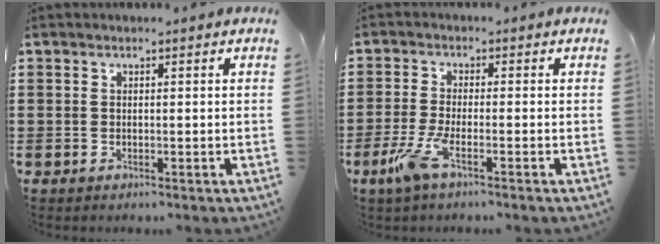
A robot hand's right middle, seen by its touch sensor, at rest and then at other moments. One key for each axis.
{"total": 5.3, "fx": -2.5, "fy": 0.8, "fz": 4.6, "tx": -0.117, "ty": -0.023, "tz": -0.053}